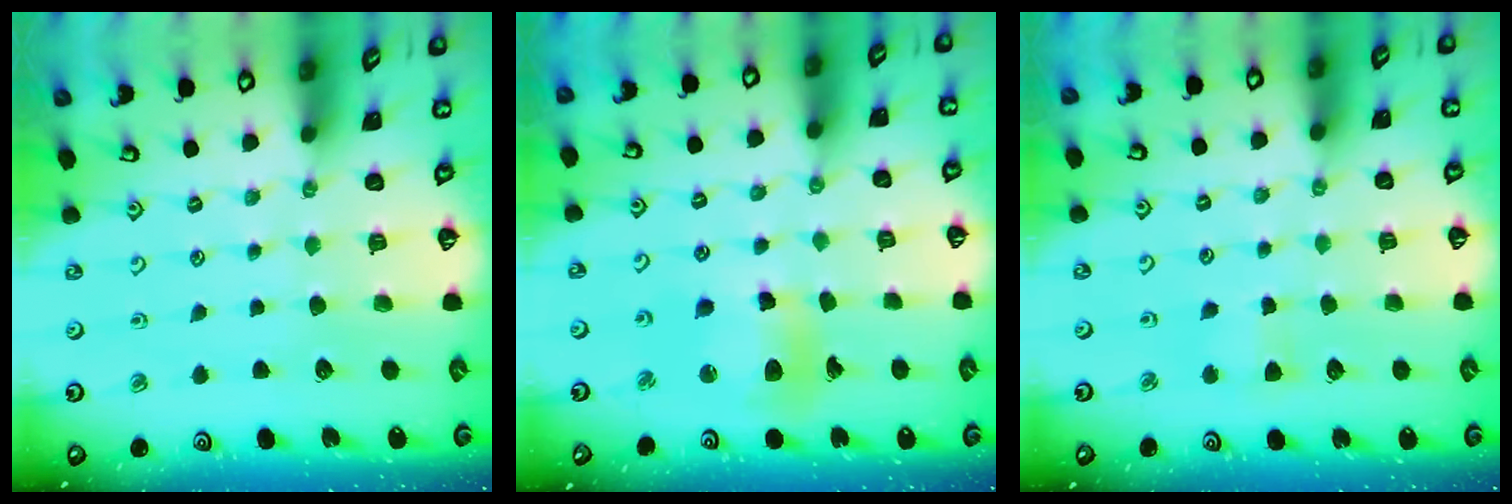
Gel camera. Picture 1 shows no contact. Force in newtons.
{"total": 11.8, "press": 11.5, "slide": 2.5}
{"total": 2.8, "press": 2.8, "slide": 0.5}